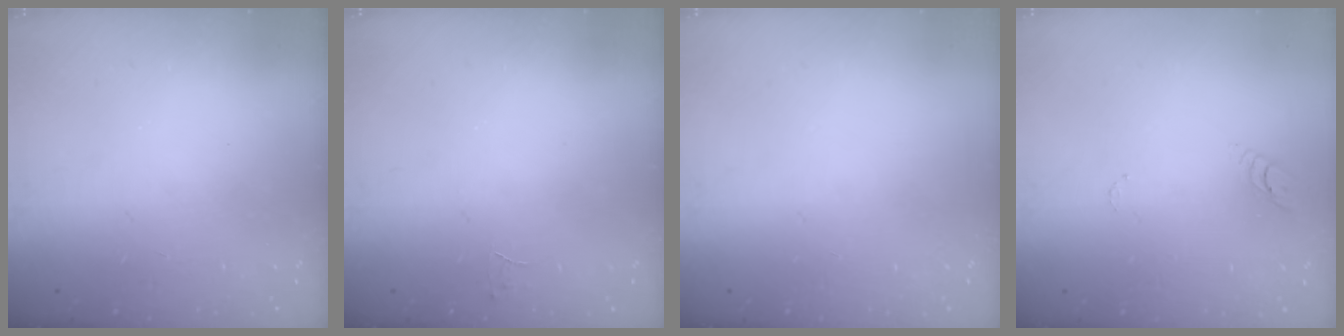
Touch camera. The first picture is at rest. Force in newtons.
{"total": 2.8, "press": 2.8, "slide": 0.2}
{"total": 0.0}
{"total": 2.9, "press": 2.9, "slide": 0.4}